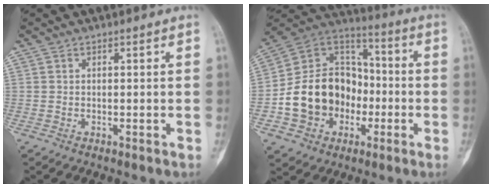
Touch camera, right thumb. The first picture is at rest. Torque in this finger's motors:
{"motor_torque": [0.49, 0.48, 0.94, -0.86, 0.30]}